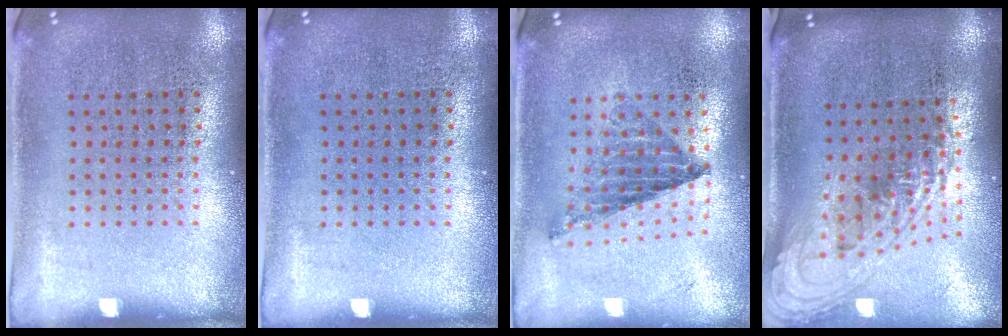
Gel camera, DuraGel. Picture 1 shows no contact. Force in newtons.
{"total": 0.0}
{"total": 0.8, "press": 0.8, "slide": 0.2}
{"total": 2.2, "press": 1.6, "slide": 1.4}